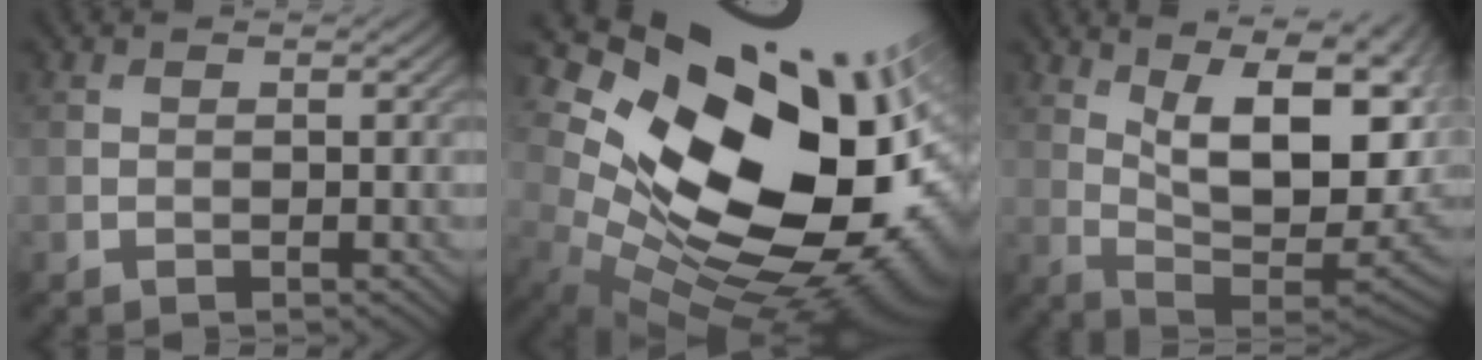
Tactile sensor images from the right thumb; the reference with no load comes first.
{"total": 22.0, "force": [4.1, 14.4, 16.1], "torque": [-0.277, 0.005, 0.088]}
{"total": 17.8, "force": [6.4, 6.5, 15.4], "torque": [-0.242, 0.019, 0.114]}